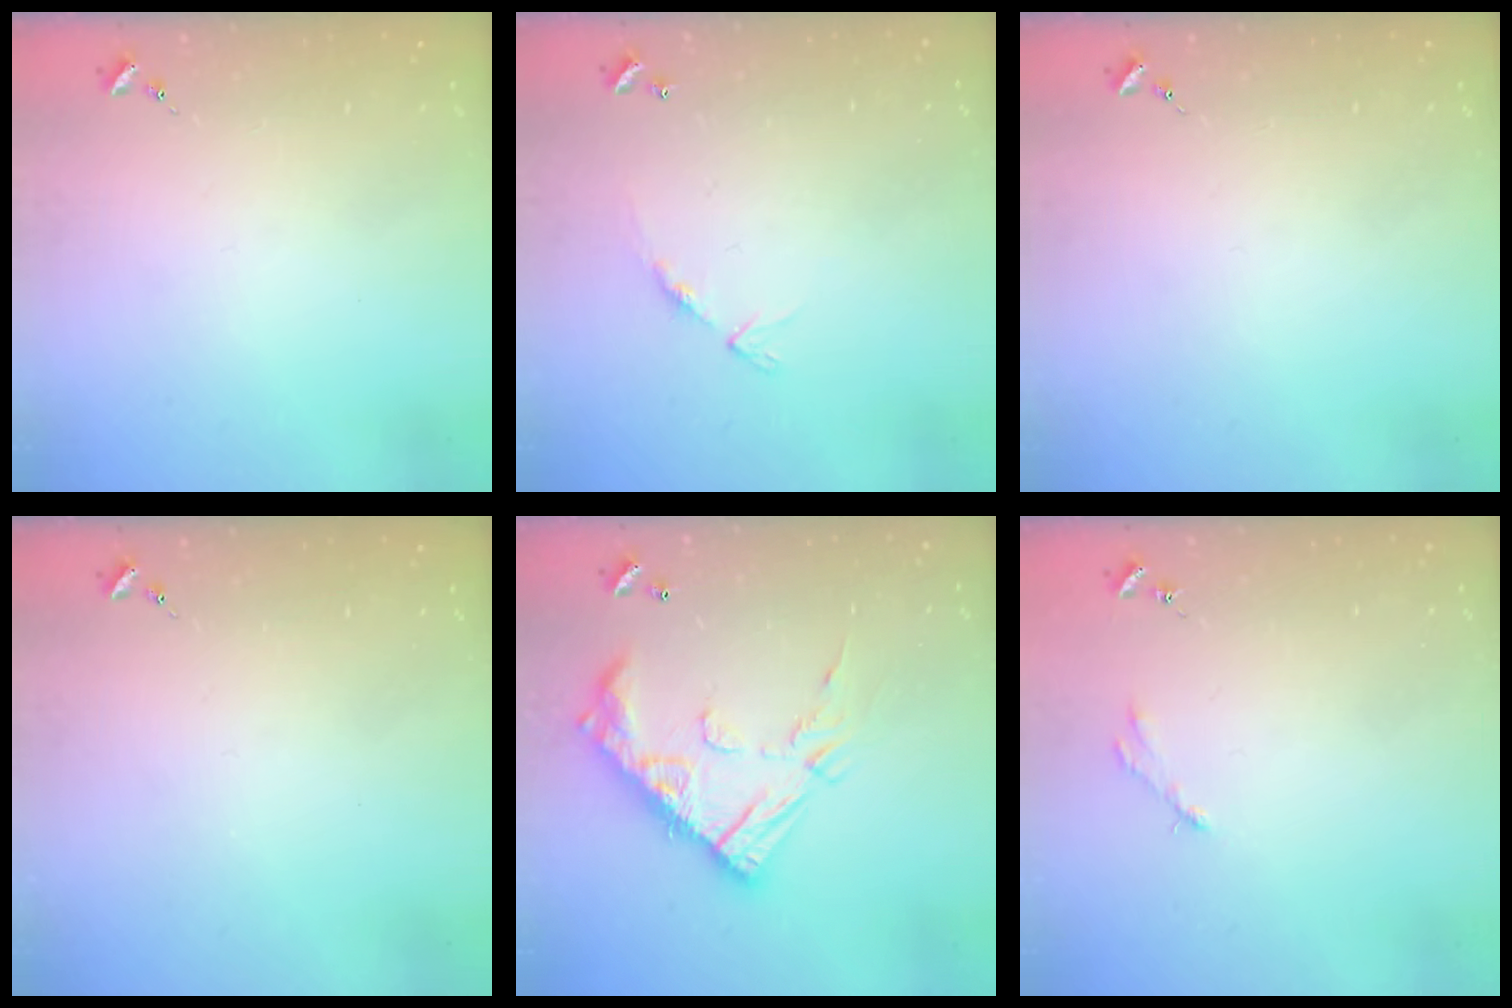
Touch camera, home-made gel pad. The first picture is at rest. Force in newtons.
{"total": 8.4, "press": 8.4, "slide": 0.6}
{"total": 0.0}
{"total": 0.0}
{"total": 20.8, "press": 20.8, "slide": 0.6}
{"total": 2.5, "press": 2.5, "slide": 0.3}